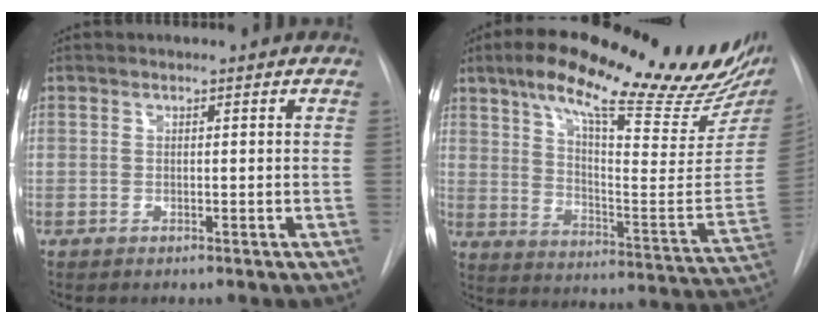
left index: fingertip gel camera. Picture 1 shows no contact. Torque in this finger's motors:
{"motor_torque": [0.05, -0.69, 0.51, 0.12]}